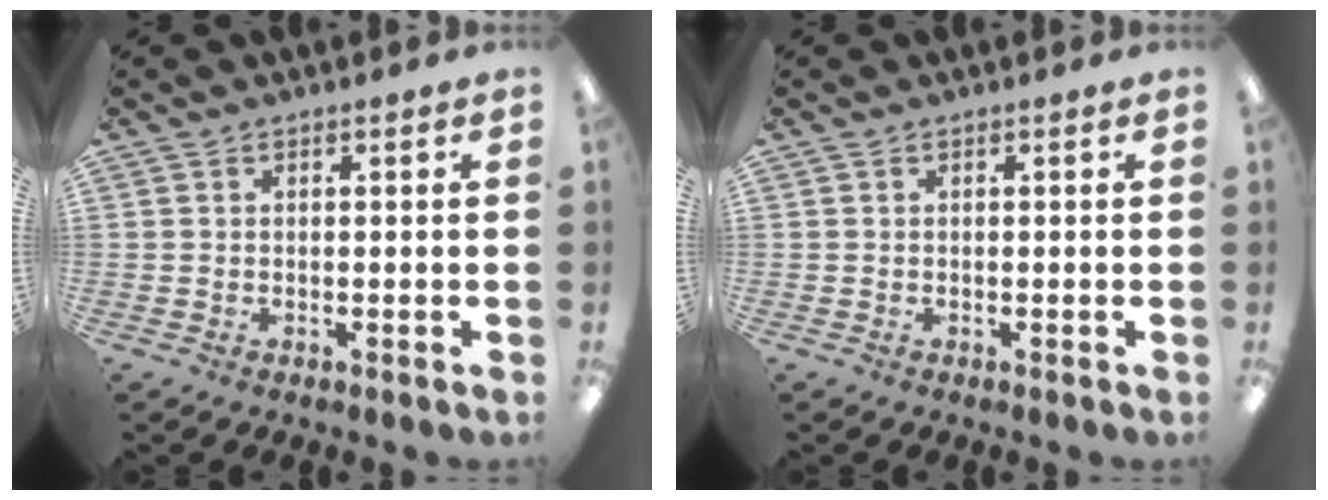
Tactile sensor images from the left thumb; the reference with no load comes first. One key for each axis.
{"total": 0.0}